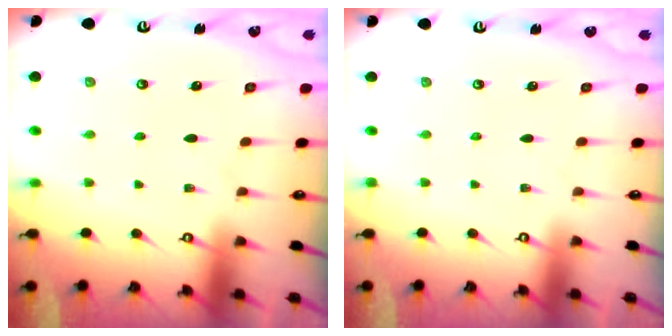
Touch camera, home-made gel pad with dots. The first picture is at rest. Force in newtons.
{"total": 0.0}